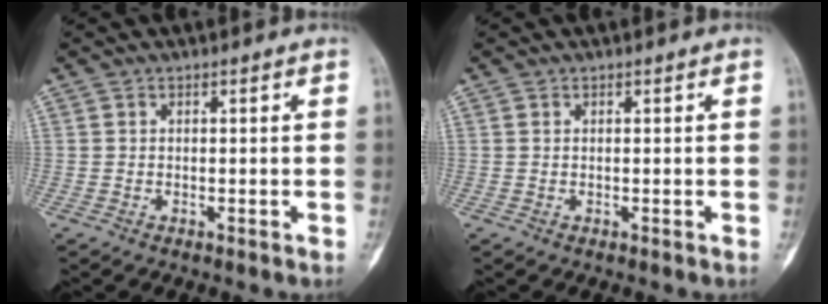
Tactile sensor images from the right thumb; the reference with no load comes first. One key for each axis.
{"total": 0.0}